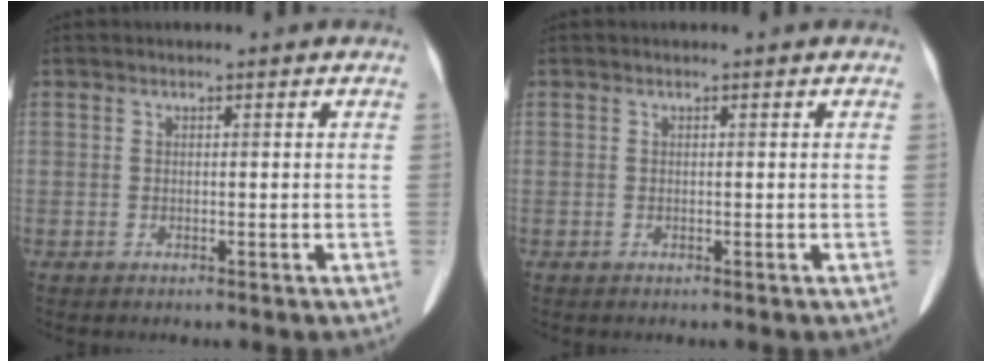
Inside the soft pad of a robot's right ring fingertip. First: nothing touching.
{"total": 0.0}